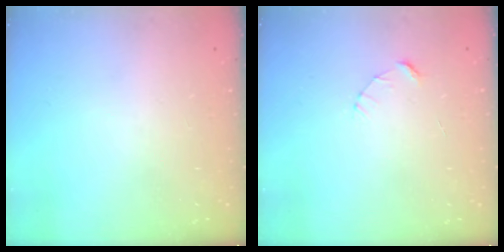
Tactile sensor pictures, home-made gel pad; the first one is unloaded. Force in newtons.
{"total": 2.4, "press": 2.4, "slide": 0.2}